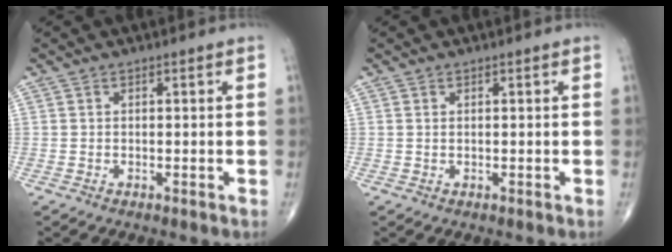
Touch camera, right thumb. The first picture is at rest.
{"total": 0.0}